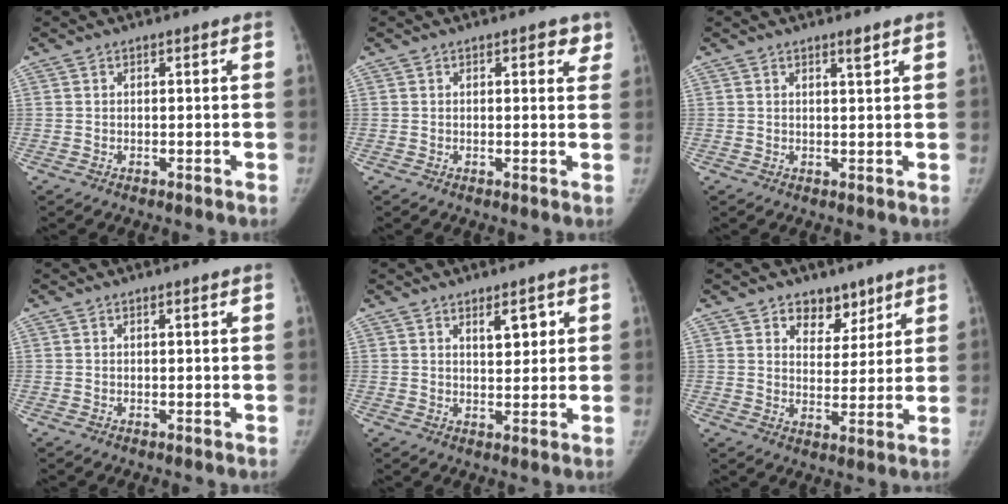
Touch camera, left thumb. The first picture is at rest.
{"total": 3.1, "force": [1.8, 1.6, 2.0], "torque": [0.003, -0.005, 0.016]}
{"total": 1.4, "force": [1.1, 0.0, 0.9], "torque": [-0.010, -0.009, 0.018]}
{"total": 0.5, "force": [0.3, 0.0, 0.4], "torque": [-0.004, 0.001, 0.005]}
{"total": 4.3, "force": [2.1, 2.0, 3.2], "torque": [-0.028, -0.014, 0.033]}
{"total": 7.2, "force": [4.9, 4.8, 2.3], "torque": [0.006, -0.029, 0.079]}